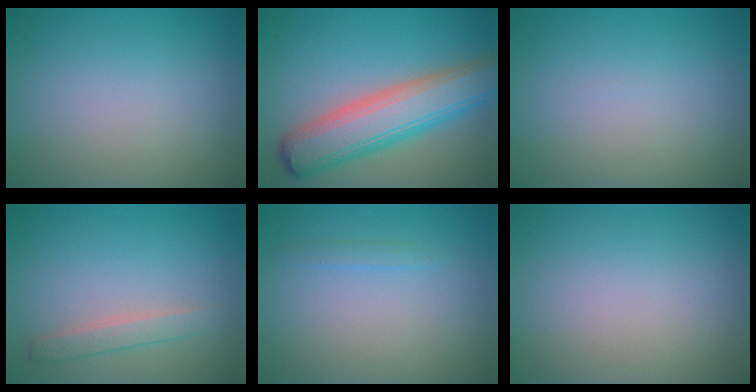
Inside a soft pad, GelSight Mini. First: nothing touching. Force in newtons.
{"total": 7.6, "press": 7.6, "slide": 0.2}
{"total": 0.0}
{"total": 1.7, "press": 1.7, "slide": 0.0}
{"total": 0.7, "press": 0.7, "slide": 0.1}
{"total": 0.0}